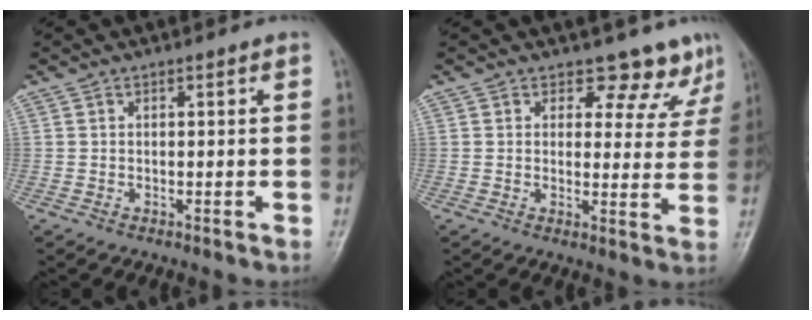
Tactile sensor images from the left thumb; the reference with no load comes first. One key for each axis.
{"total": 7.8, "fx": 6.5, "fy": 4.1, "fz": 0.9, "tx": 0.033, "ty": -0.039, "tz": 0.060}